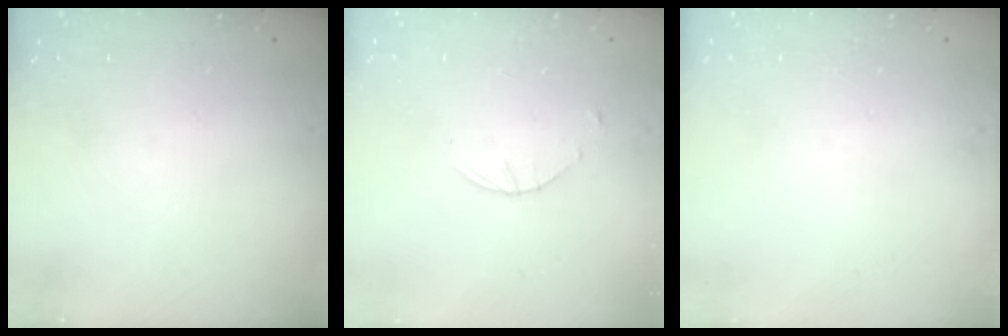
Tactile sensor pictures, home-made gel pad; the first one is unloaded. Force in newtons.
{"total": 1.6, "press": 1.6, "slide": 0.2}
{"total": 0.0}